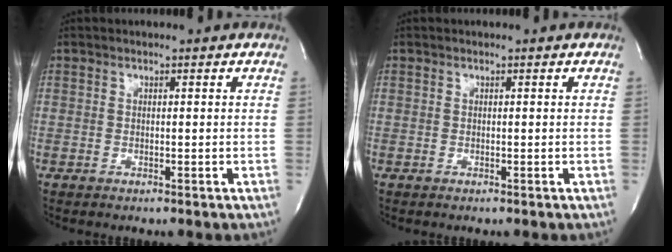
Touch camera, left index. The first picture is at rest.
{"total": 0.0}